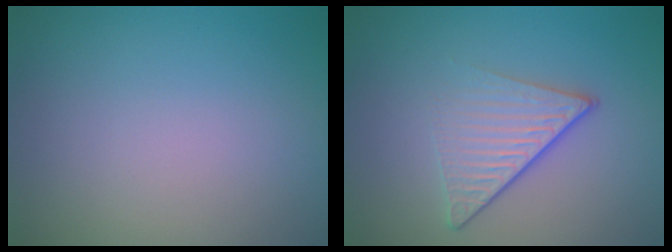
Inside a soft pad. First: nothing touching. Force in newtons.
{"total": 4.3, "press": 2.7, "slide": 3.4}